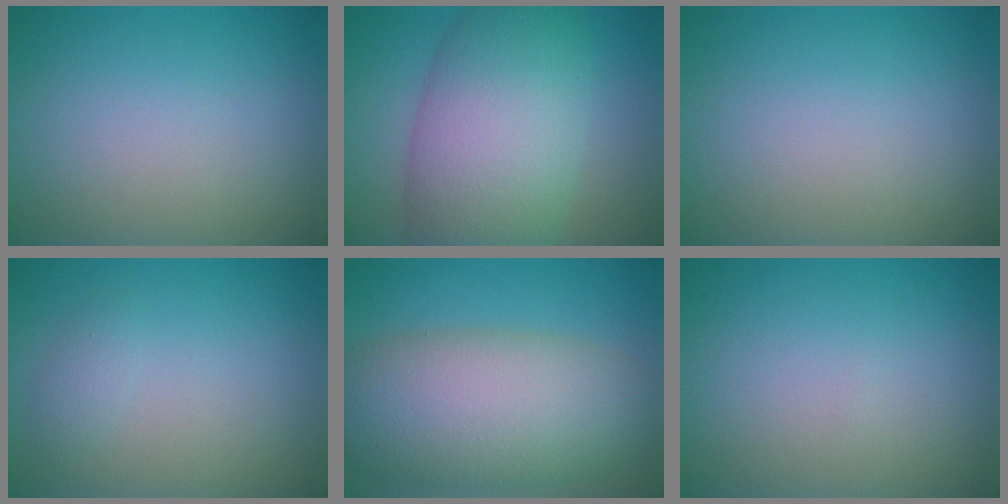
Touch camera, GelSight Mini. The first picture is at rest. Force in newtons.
{"total": 11.0, "press": 11.0, "slide": 0.4}
{"total": 0.0}
{"total": 1.1, "press": 1.1, "slide": 0.1}
{"total": 10.7, "press": 10.6, "slide": 0.4}
{"total": 0.0}